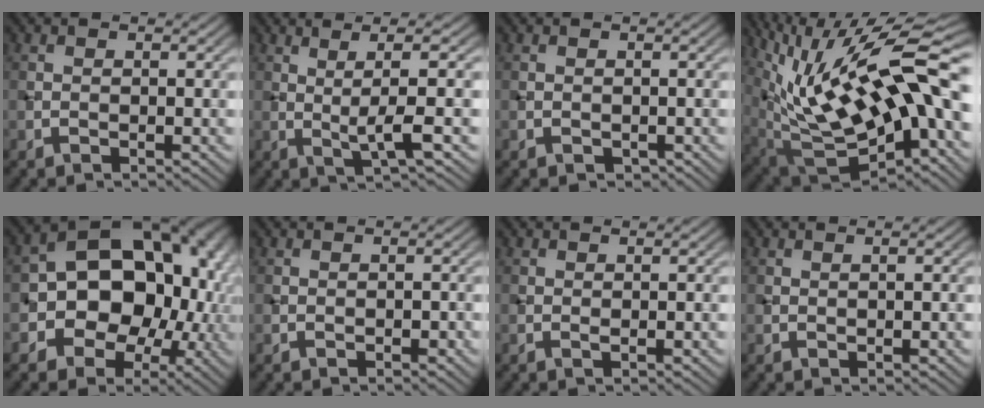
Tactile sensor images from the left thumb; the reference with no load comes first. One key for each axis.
{"total": 5.9, "fx": 0.8, "fy": 0.6, "fz": 5.8, "tx": -0.107, "ty": 0.014, "tz": 0.016}
{"total": 0.6, "fx": -0.2, "fy": 0.5, "fz": 0.3, "tx": -0.005, "ty": -0.004, "tz": -0.004}
{"total": 20.2, "fx": 4.7, "fy": 7.4, "fz": 18.1, "tx": -0.331, "ty": 0.012, "tz": 0.095}
{"total": 18.7, "fx": -1.3, "fy": 14.5, "fz": 11.7, "tx": -0.141, "ty": -0.022, "tz": -0.038}
{"total": 0.6, "fx": -0.2, "fy": 0.2, "fz": 0.6, "tx": -0.007, "ty": 0.001, "tz": -0.001}
{"total": 0.5, "fx": 0.1, "fy": 0.0, "fz": 0.5, "tx": -0.012, "ty": 0.000, "tz": 0.001}
{"total": 0.8, "fx": 0.3, "fy": 0.0, "fz": 0.8, "tx": -0.017, "ty": 0.006, "tz": 0.003}